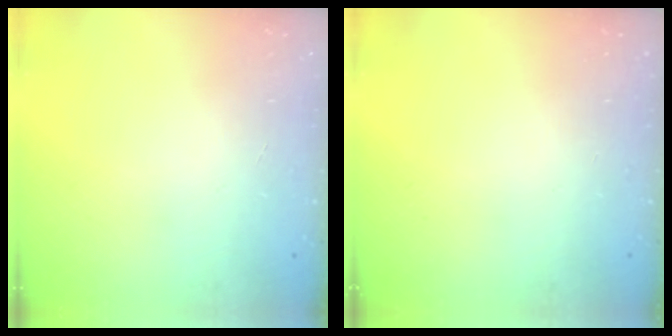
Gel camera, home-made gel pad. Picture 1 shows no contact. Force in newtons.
{"total": 0.0}